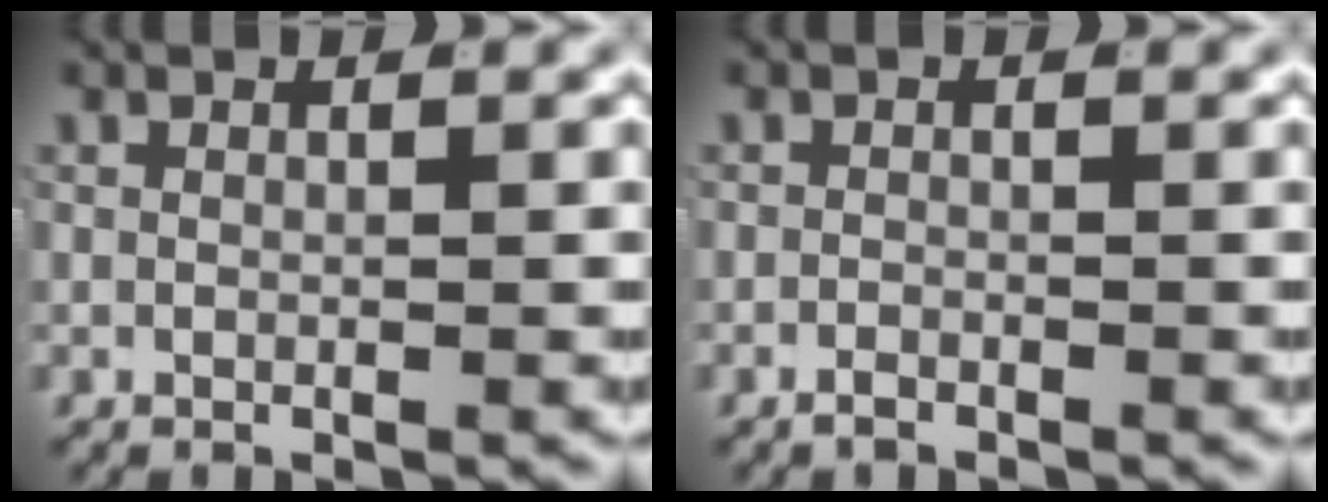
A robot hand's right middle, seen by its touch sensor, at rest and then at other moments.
{"total": 0.9, "force": [-0.9, 0.1, 0.2], "torque": [-0.007, -0.003, -0.016]}